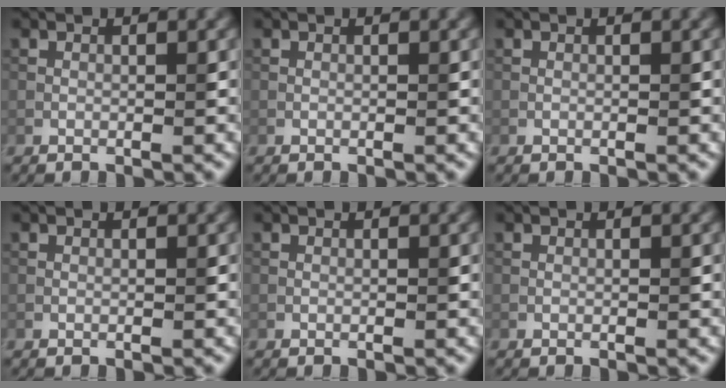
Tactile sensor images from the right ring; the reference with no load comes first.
{"total": 0.0}
{"total": 0.0}
{"total": 0.0}
{"total": 0.0}
{"total": 0.0}